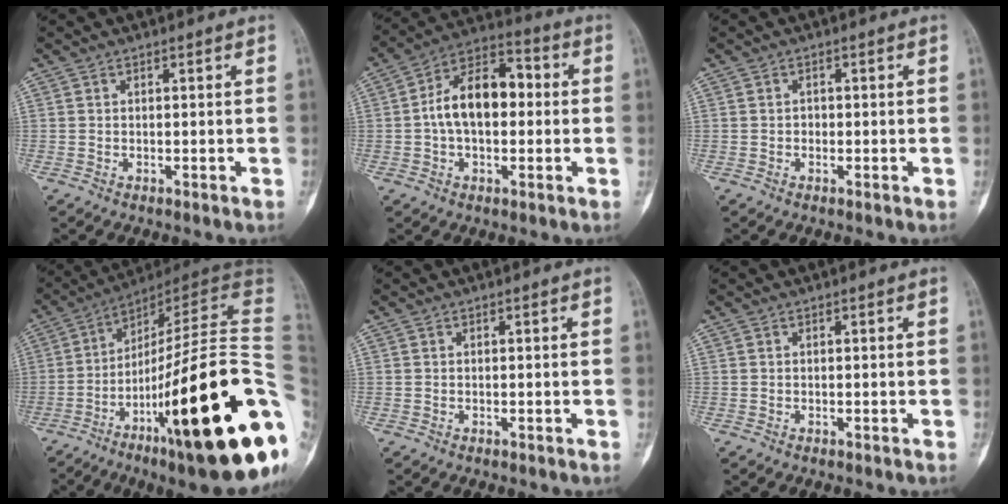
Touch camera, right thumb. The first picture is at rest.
{"total": 13.4, "force": [0.2, 8.1, 10.7], "torque": [-0.163, 0.039, -0.008]}
{"total": 0.8, "force": [-0.2, 0.7, 0.3], "torque": [0.006, 0.004, -0.007]}
{"total": 33.6, "force": [-8.6, 6.1, 31.9], "torque": [-0.400, 0.033, -0.137]}
{"total": 0.0}
{"total": 0.0}